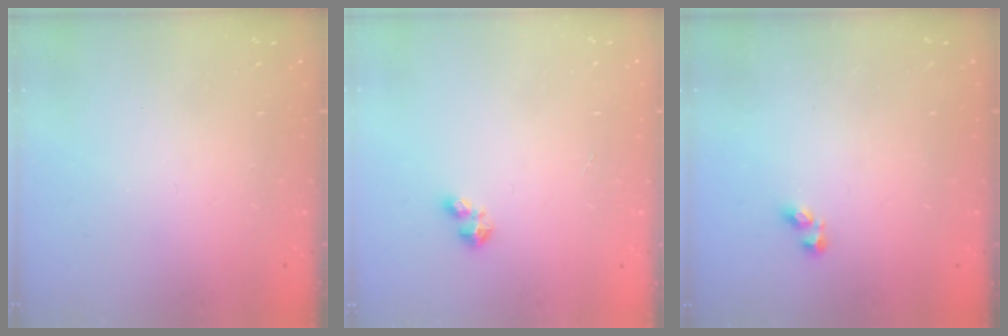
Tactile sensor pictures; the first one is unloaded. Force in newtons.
{"total": 2.4, "press": 2.4, "slide": 0.4}
{"total": 1.6, "press": 1.5, "slide": 0.3}